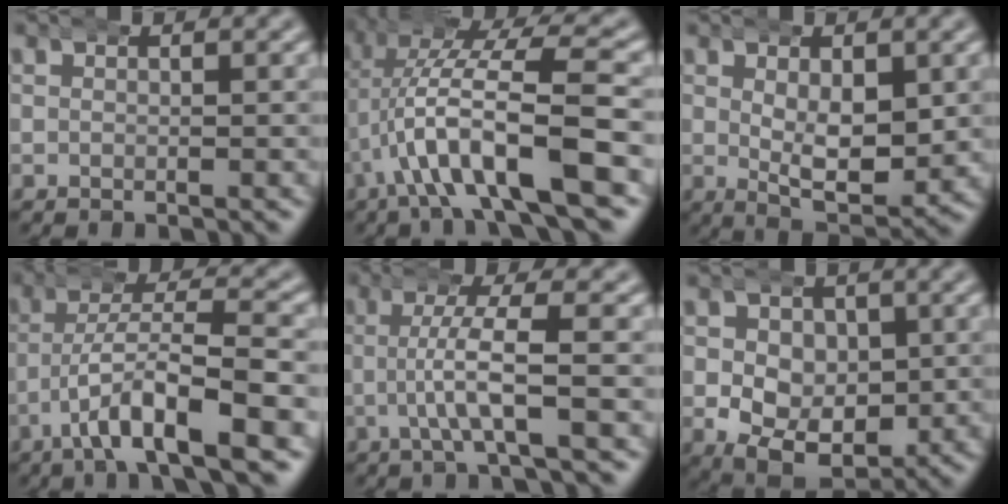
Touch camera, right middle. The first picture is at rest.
{"total": 8.4, "force": [-1.1, 3.5, 7.6], "torque": [-0.153, -0.008, -0.012]}
{"total": 5.9, "force": [0.5, 2.9, 5.1], "torque": [-0.081, -0.020, 0.013]}
{"total": 6.9, "force": [-3.0, 2.1, 5.8], "torque": [-0.100, -0.002, -0.049]}
{"total": 3.8, "force": [-0.5, 0.2, 3.7], "torque": [-0.072, 0.004, -0.017]}
{"total": 8.9, "force": [-1.5, 6.8, 5.5], "torque": [-0.094, -0.048, -0.008]}